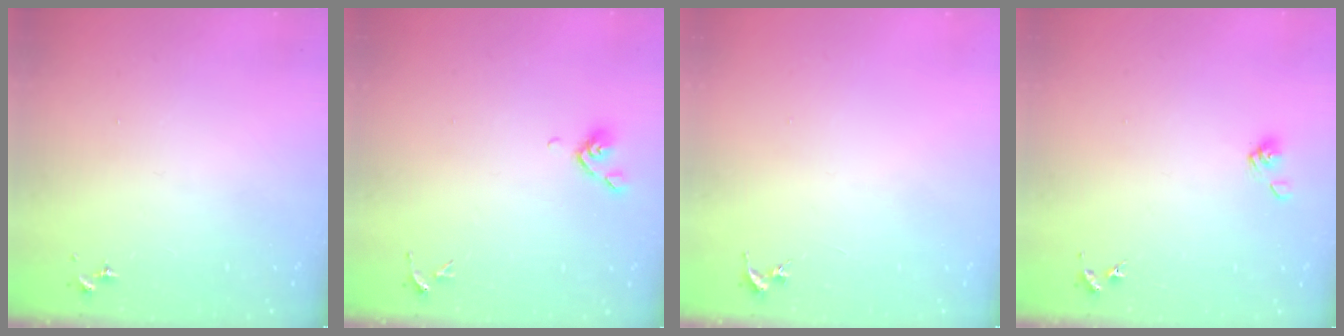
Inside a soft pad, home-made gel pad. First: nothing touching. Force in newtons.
{"total": 5.5, "press": 5.3, "slide": 1.5}
{"total": 0.0}
{"total": 5.8, "press": 5.3, "slide": 2.3}